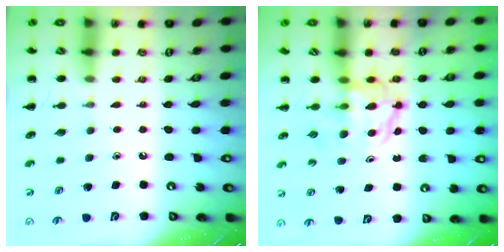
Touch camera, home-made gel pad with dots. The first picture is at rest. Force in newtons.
{"total": 3.8, "press": 3.8, "slide": 0.5}